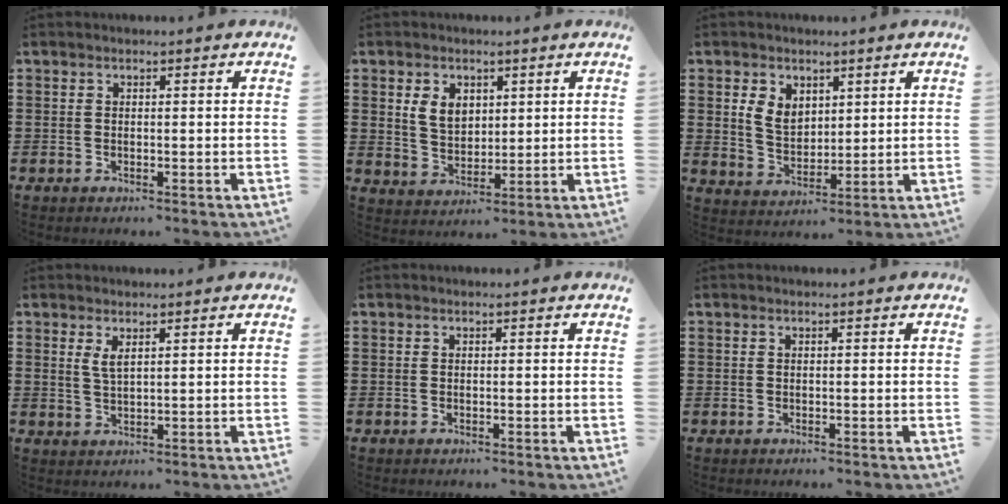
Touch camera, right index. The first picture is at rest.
{"total": 4.9, "force": [1.6, 3.6, 2.9], "torque": [-0.070, 0.012, 0.028]}
{"total": 4.9, "force": [2.0, 3.7, 2.6], "torque": [-0.056, 0.010, 0.034]}
{"total": 2.2, "force": [1.2, 0.7, 1.7], "torque": [-0.036, 0.002, 0.021]}
{"total": 0.0}
{"total": 0.0}